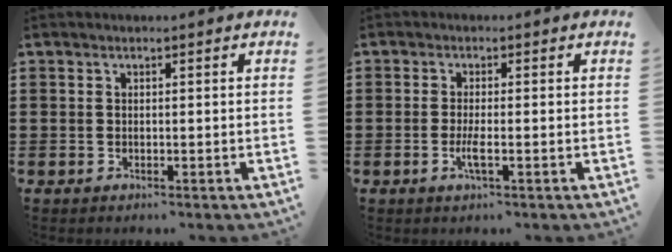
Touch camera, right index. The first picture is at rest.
{"total": 2.7, "force": [-0.9, 0.2, 2.5], "torque": [-0.056, -0.008, -0.021]}